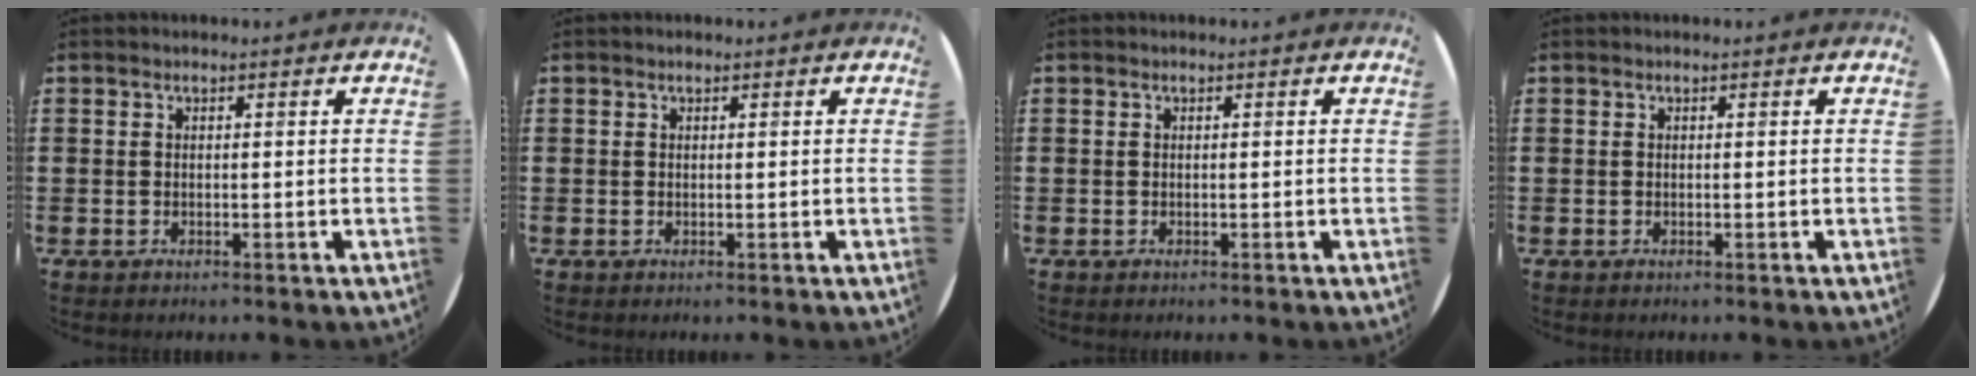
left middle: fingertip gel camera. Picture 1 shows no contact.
{"total": 0.0}
{"total": 0.0}
{"total": 0.0}